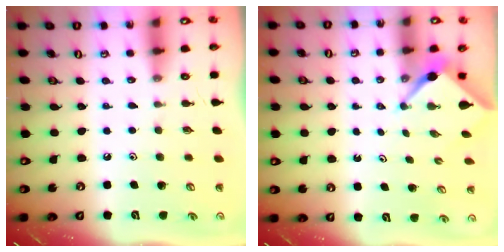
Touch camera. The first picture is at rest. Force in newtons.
{"total": 2.4, "press": 2.4, "slide": 0.3}